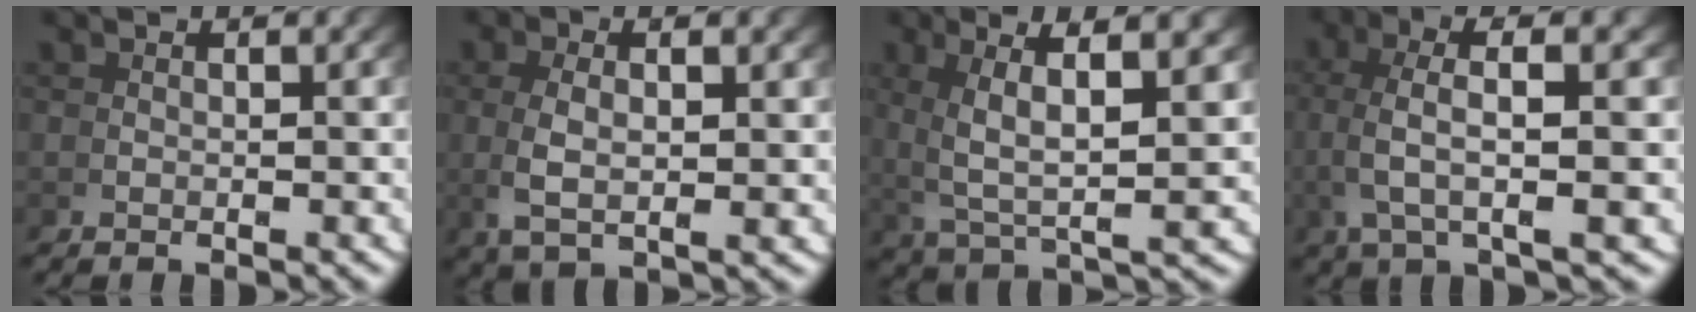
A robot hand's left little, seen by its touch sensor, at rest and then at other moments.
{"total": 3.4, "force": [0.6, 1.0, 3.2], "torque": [-0.079, -0.005, 0.024]}
{"total": 6.0, "force": [2.0, 1.6, 5.4], "torque": [-0.092, 0.003, 0.046]}
{"total": 5.7, "force": [2.9, 0.7, 4.9], "torque": [-0.089, 0.026, 0.048]}